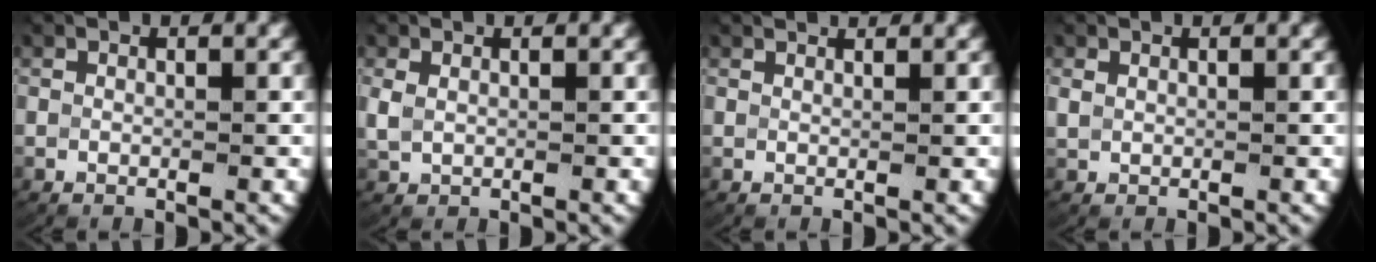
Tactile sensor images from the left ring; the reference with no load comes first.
{"total": 1.5, "force": [0.0, 1.2, 0.8], "torque": [-0.029, -0.002, 0.008]}
{"total": 1.0, "force": [1.0, -0.1, 0.3], "torque": [-0.005, 0.002, 0.016]}
{"total": 0.6, "force": [0.0, 0.5, 0.3], "torque": [-0.012, 0.001, 0.007]}